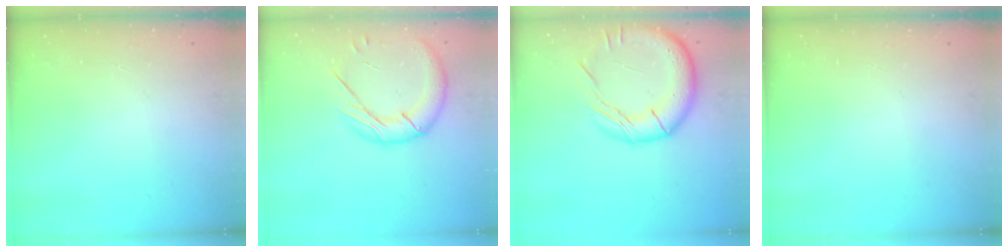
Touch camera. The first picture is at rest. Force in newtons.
{"total": 15.9, "press": 15.7, "slide": 2.1}
{"total": 17.5, "press": 17.3, "slide": 2.1}
{"total": 0.0}